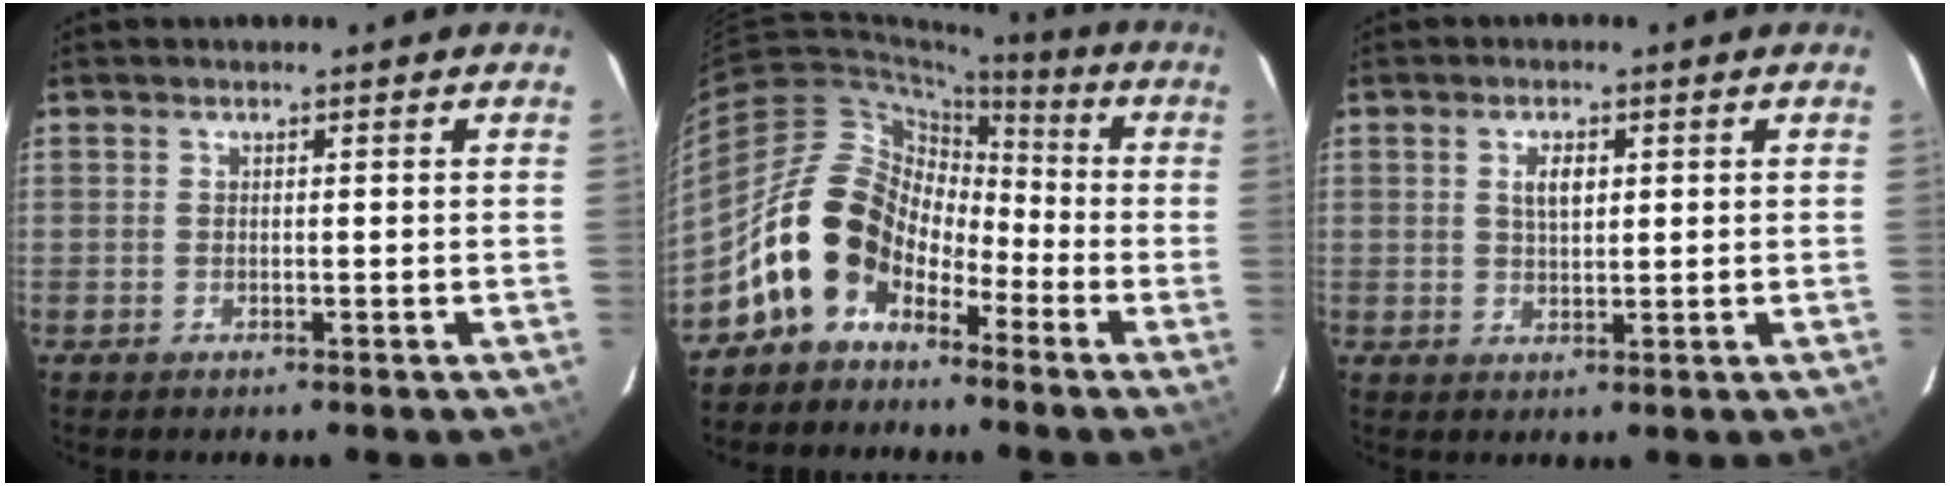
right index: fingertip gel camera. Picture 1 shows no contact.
{"total": 12.3, "force": [-6.1, 9.4, 5.2], "torque": [-0.099, 0.028, -0.109]}
{"total": 3.4, "force": [1.1, 1.8, 2.8], "torque": [-0.050, 0.005, 0.020]}